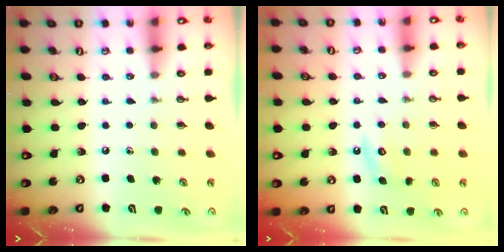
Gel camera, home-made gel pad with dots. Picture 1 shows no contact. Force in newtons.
{"total": 4.6, "press": 4.6, "slide": 0.5}